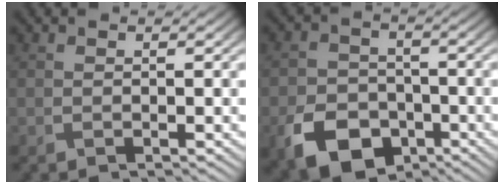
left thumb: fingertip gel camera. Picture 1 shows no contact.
{"total": 8.8, "force": [-4.5, 6.1, 4.6], "torque": [-0.100, -0.018, -0.082]}